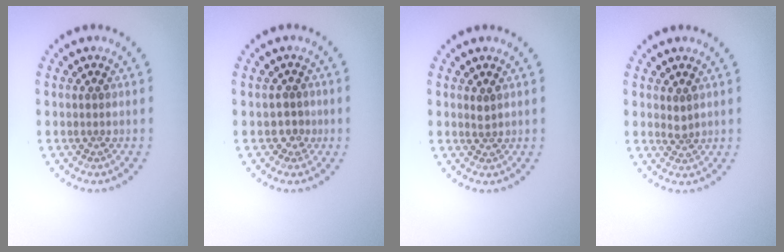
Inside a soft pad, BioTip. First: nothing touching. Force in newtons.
{"total": 1.4, "press": 1.1, "slide": 0.8}
{"total": 0.8, "press": 0.5, "slide": 0.6}
{"total": 1.0, "press": 0.7, "slide": 0.7}